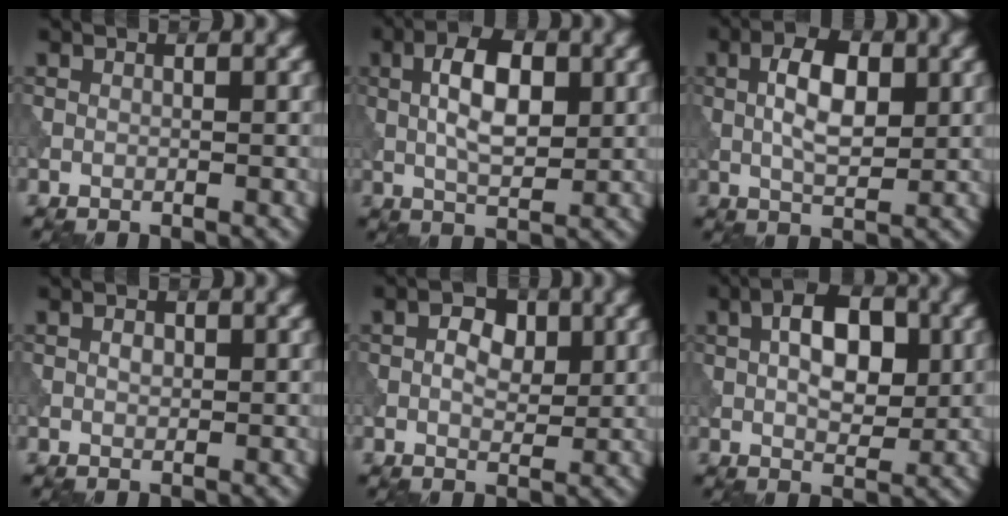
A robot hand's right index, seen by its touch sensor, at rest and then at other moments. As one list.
[{"total": 5.7, "force": [1.0, 2.6, 4.9], "torque": [-0.087, 0.006, 0.015]}, {"total": 5.1, "force": [0.9, 2.3, 4.4], "torque": [-0.082, 0.005, 0.014]}, {"total": 0.8, "force": [0.1, 0.6, 0.6], "torque": [-0.010, 0.000, 0.002]}, {"total": 2.9, "force": [0.5, 1.8, 2.3], "torque": [-0.034, 0.002, 0.005]}, {"total": 6.1, "force": [1.0, 3.3, 5.0], "torque": [-0.075, 0.008, 0.012]}]